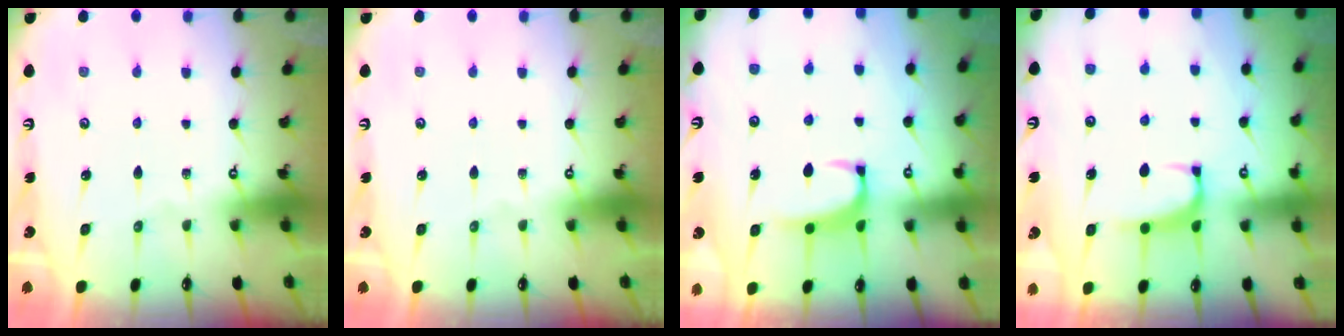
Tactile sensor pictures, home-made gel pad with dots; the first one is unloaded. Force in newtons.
{"total": 0.0}
{"total": 1.2, "press": 0.9, "slide": 0.7}
{"total": 1.0, "press": 0.6, "slide": 0.7}